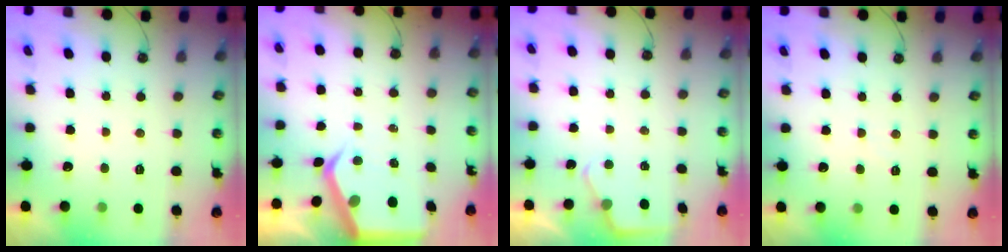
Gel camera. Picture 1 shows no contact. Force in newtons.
{"total": 6.3, "press": 6.3, "slide": 0.6}
{"total": 2.8, "press": 2.8, "slide": 0.5}
{"total": 4.6, "press": 4.6, "slide": 0.7}